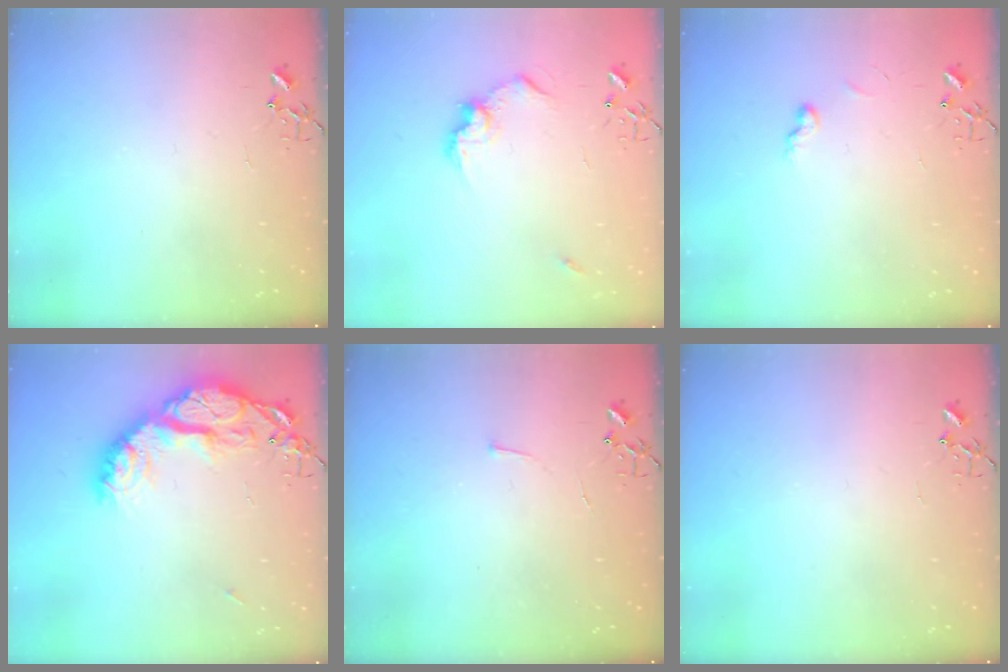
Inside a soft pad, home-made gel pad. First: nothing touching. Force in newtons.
{"total": 10.6, "press": 10.6, "slide": 0.9}
{"total": 5.3, "press": 5.2, "slide": 0.7}
{"total": 20.6, "press": 20.5, "slide": 1.5}
{"total": 2.9, "press": 2.9, "slide": 0.4}
{"total": 0.0}